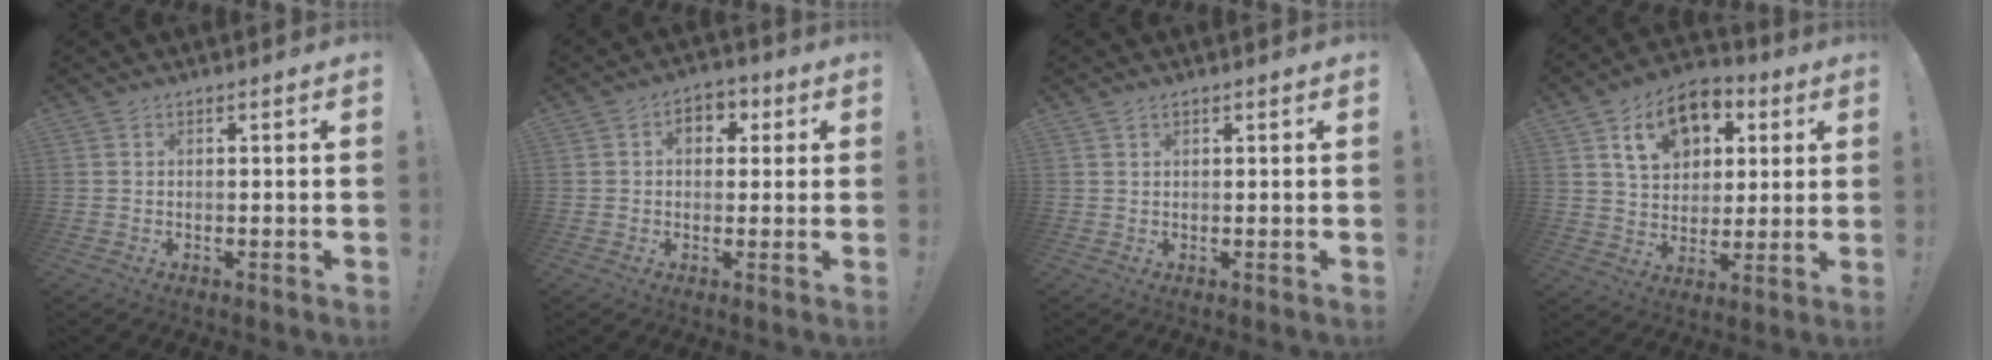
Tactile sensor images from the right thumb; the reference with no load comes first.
{"total": 6.2, "force": [1.8, 4.7, 3.7], "torque": [-0.040, -0.002, 0.028]}
{"total": 0.7, "force": [0.5, 0.3, 0.3], "torque": [-0.005, 0.000, 0.009]}
{"total": 14.9, "force": [6.8, 10.5, 8.0], "torque": [-0.118, -0.023, 0.128]}